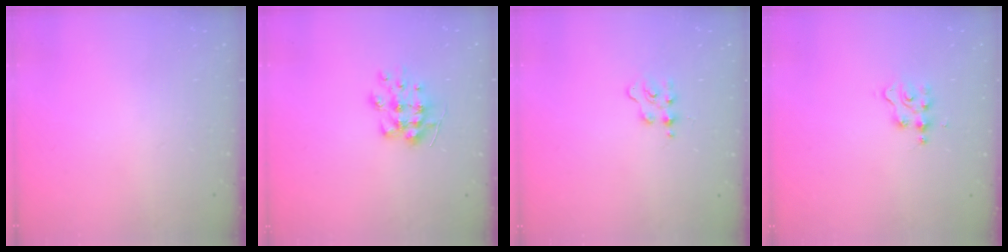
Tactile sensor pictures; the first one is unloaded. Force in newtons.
{"total": 8.9, "press": 8.9, "slide": 0.6}
{"total": 3.7, "press": 3.6, "slide": 0.4}
{"total": 2.6, "press": 2.6, "slide": 0.3}